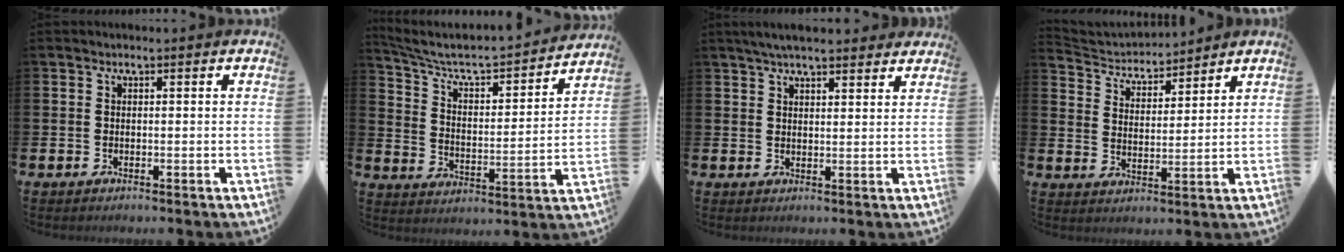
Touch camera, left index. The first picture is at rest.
{"total": 6.9, "force": [6.1, 1.7, 2.7], "torque": [-0.083, -0.047, 0.097]}
{"total": 4.4, "force": [4.0, 0.8, 1.6], "torque": [-0.034, -0.010, 0.072]}
{"total": 4.0, "force": [3.8, 1.2, 0.0], "torque": [-0.021, -0.029, 0.064]}